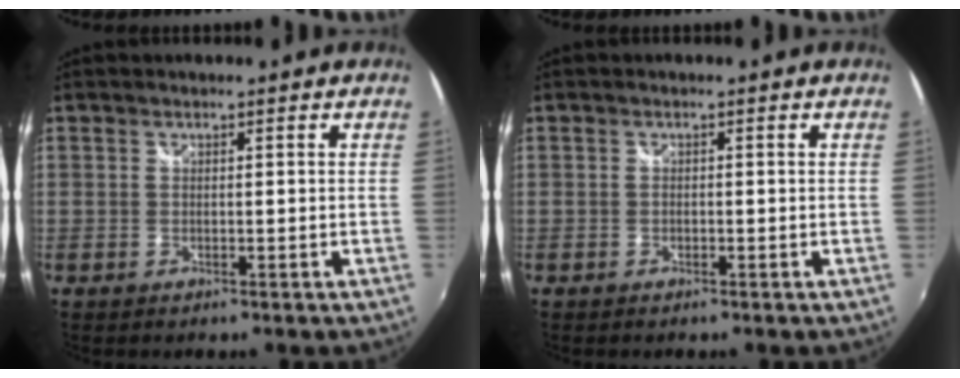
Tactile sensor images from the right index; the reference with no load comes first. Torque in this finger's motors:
{"motor_torque": [-1.08, 1.06, 0.00, 0.00]}